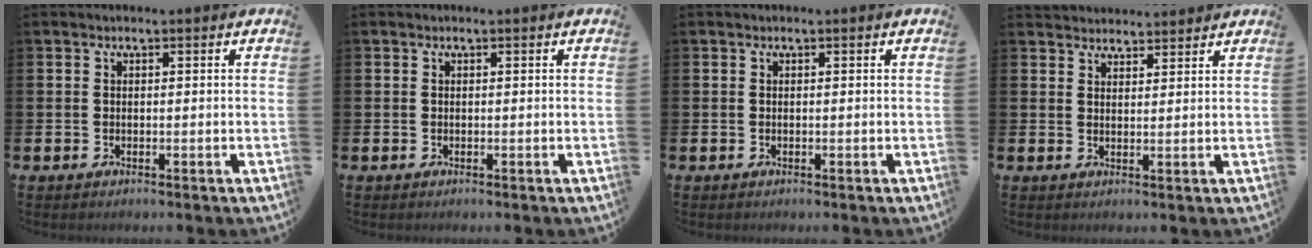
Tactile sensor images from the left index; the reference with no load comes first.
{"total": 0.0}
{"total": 0.0}
{"total": 3.0, "force": [2.9, 0.5, -0.2], "torque": [-0.001, -0.014, 0.054]}